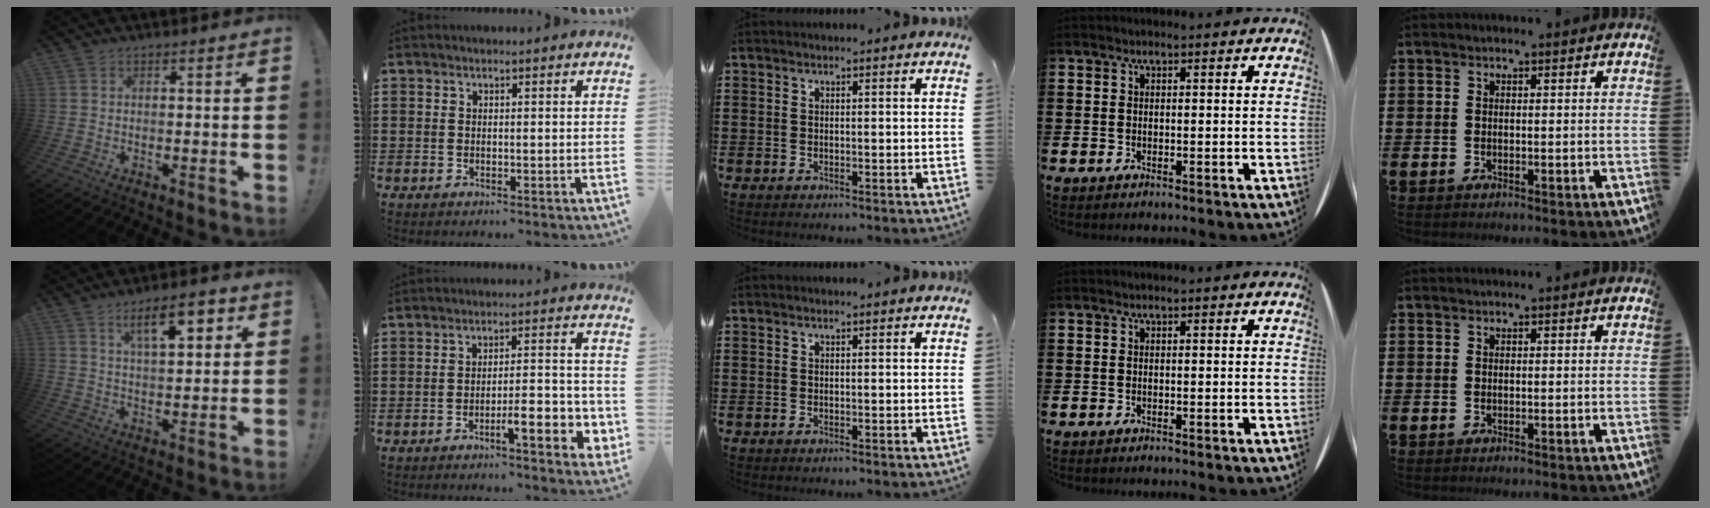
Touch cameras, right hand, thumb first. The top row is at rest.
{"thumb": {"total": 10.7, "force": [4.9, 3.7, 8.8], "torque": [-0.130, -0.011, 0.078]}, "index": {"total": 7.1, "force": [-3.2, 1.6, 6.2], "torque": [-0.088, -0.002, -0.054]}}